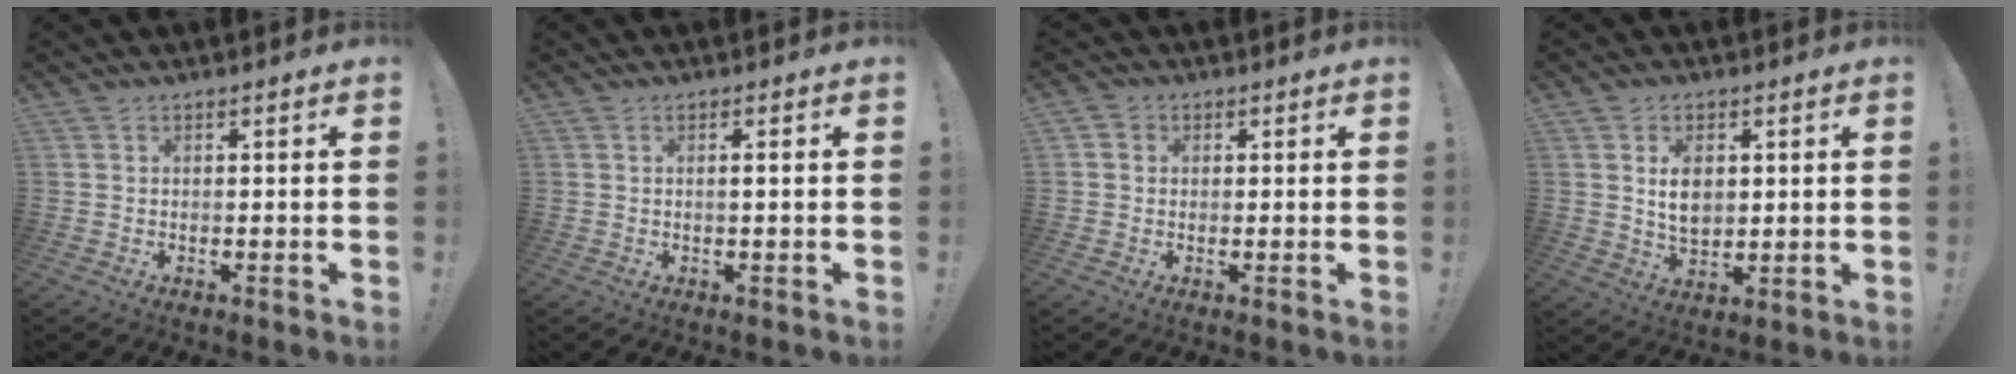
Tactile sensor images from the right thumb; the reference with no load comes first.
{"total": 1.2, "force": [0.1, -0.1, 1.2], "torque": [-0.018, -0.001, -0.002]}
{"total": 2.2, "force": [0.2, 2.0, 0.9], "torque": [-0.021, 0.006, 0.004]}
{"total": 7.4, "force": [1.9, 4.6, 5.4], "torque": [-0.078, -0.009, 0.031]}